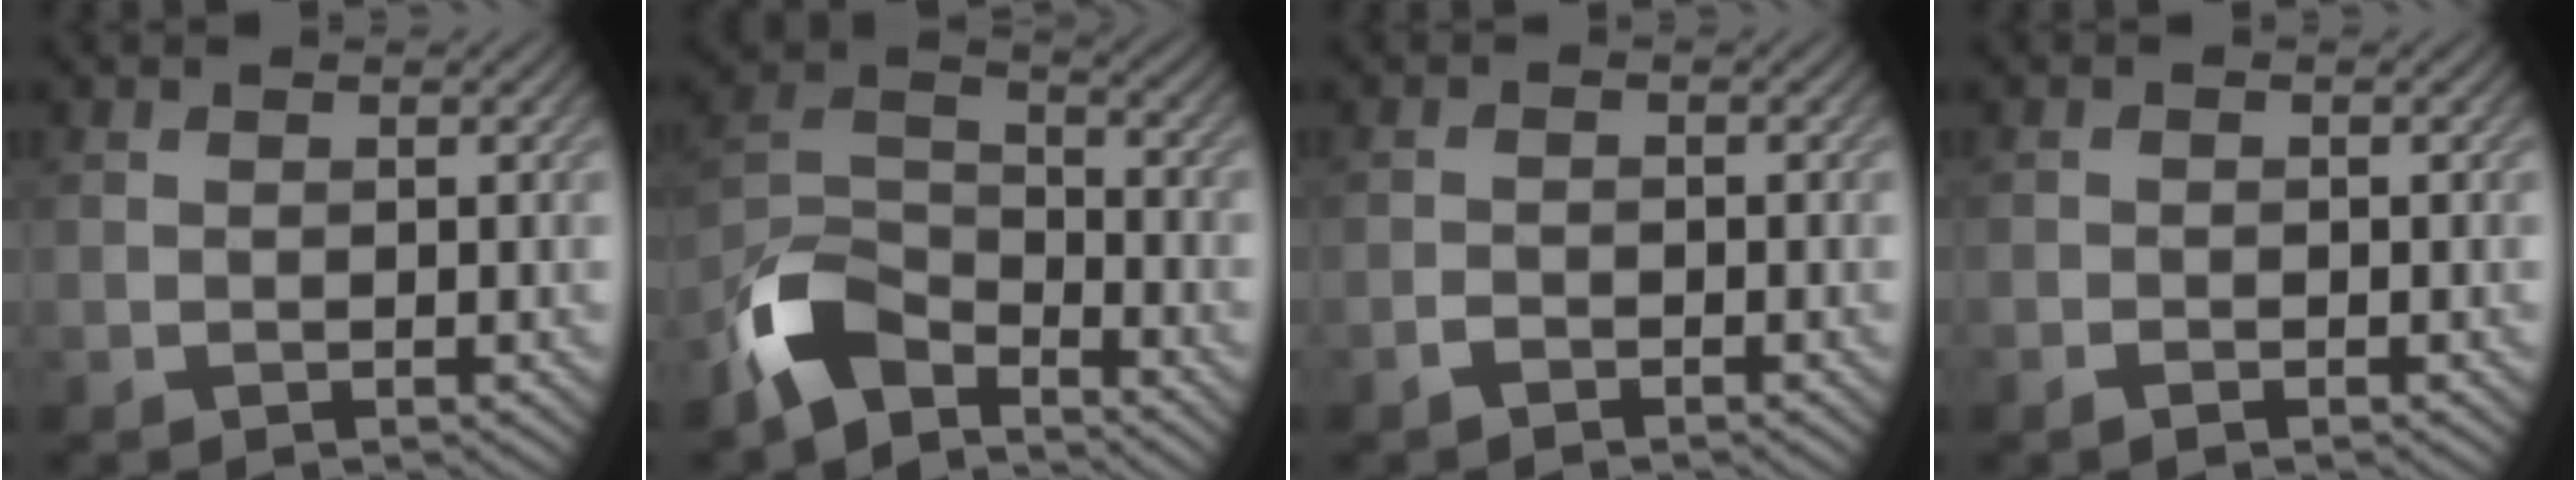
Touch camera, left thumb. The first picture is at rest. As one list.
[{"total": 9.0, "force": [-6.8, 3.7, 4.5], "torque": [-0.098, -0.001, -0.158]}, {"total": 1.3, "force": [-1.0, 0.4, 0.5], "torque": [-0.011, 0.001, -0.024]}, {"total": 1.1, "force": [-0.8, 0.5, 0.6], "torque": [-0.013, -0.003, -0.015]}]